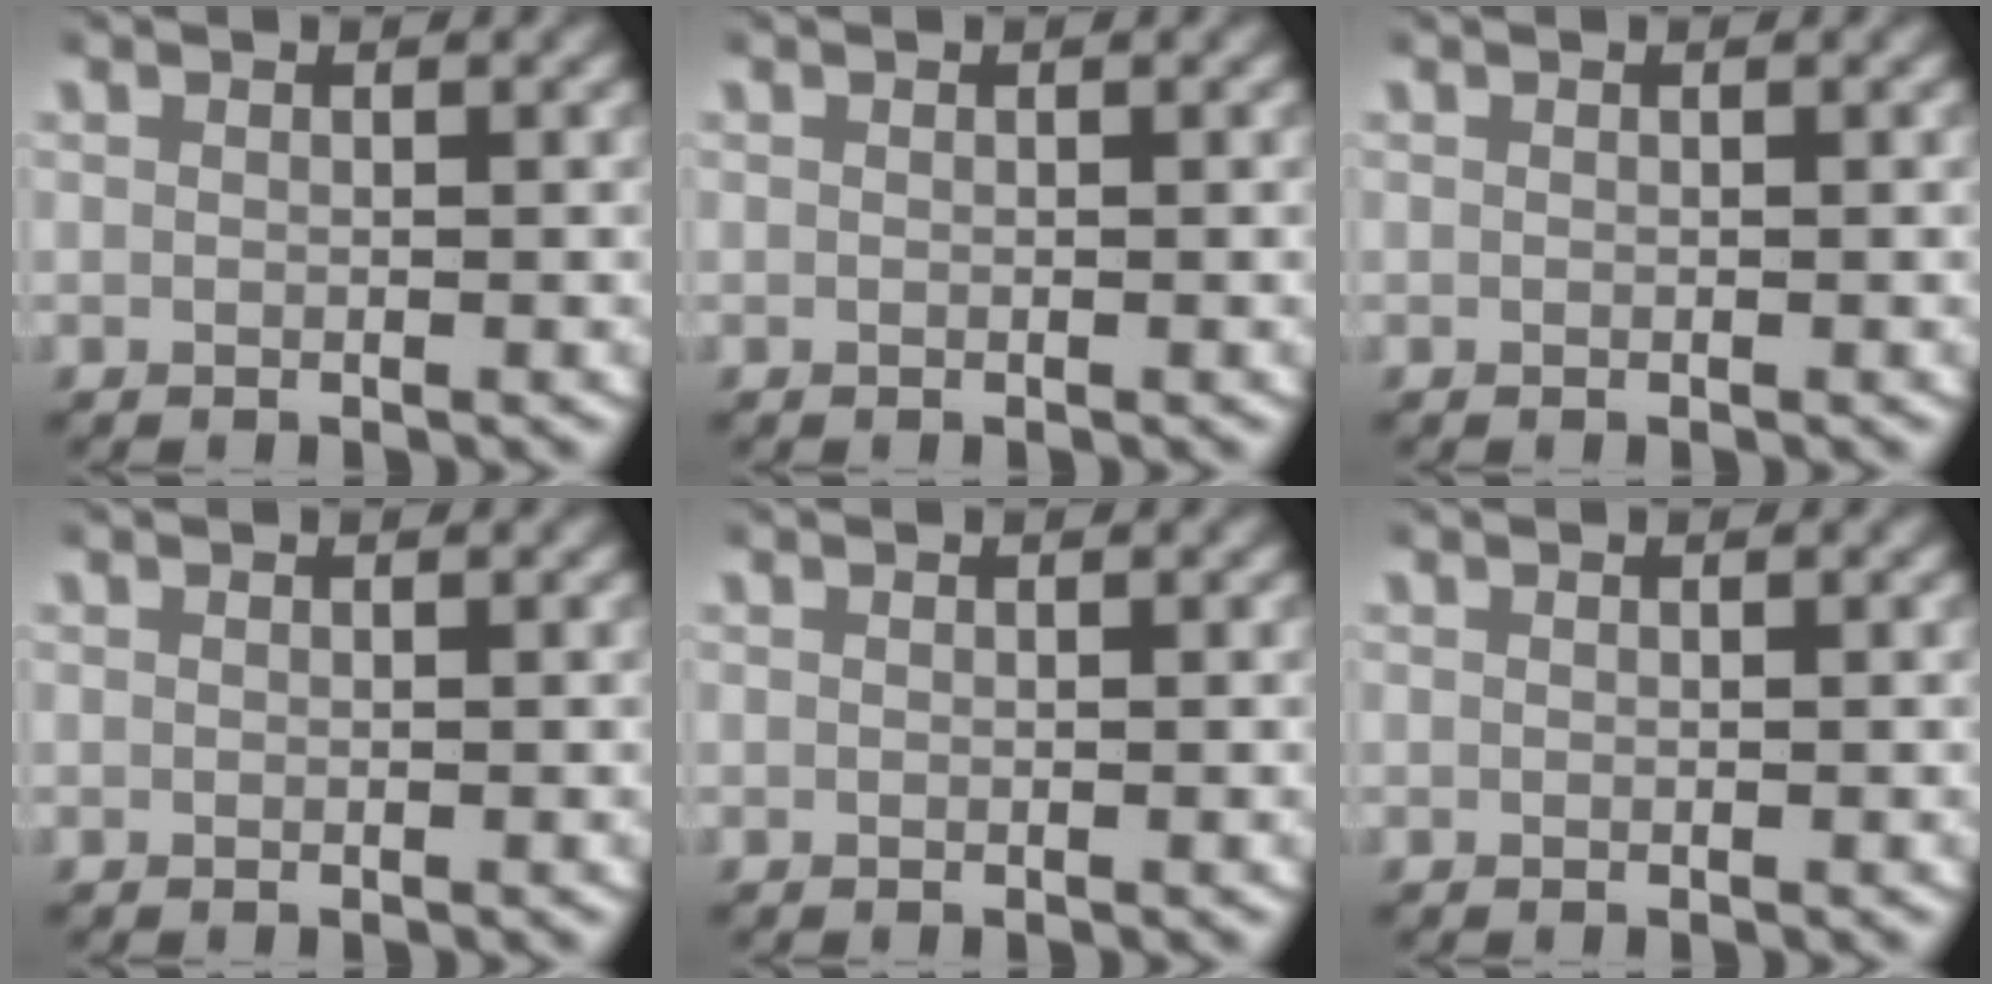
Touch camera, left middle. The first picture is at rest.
{"total": 0.0}
{"total": 0.0}
{"total": 0.0}
{"total": 0.0}
{"total": 0.0}